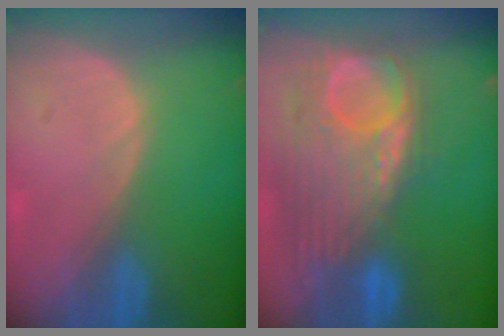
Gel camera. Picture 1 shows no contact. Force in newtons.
{"total": 12.4, "press": 10.5, "slide": 6.5}